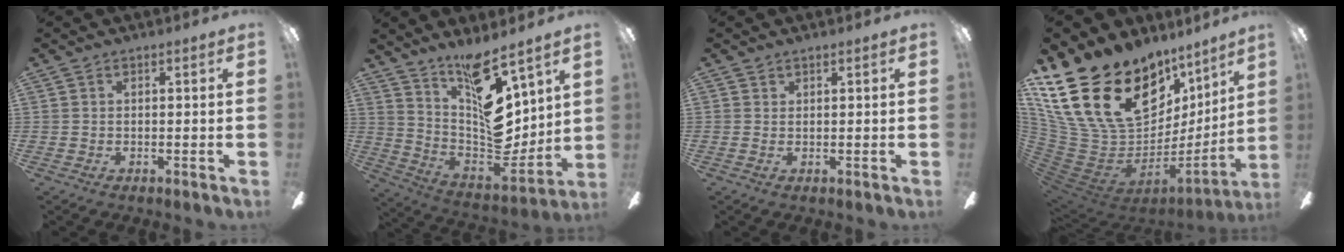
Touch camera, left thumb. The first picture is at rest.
{"total": 7.6, "force": [5.0, 2.2, 5.3], "torque": [-0.112, -0.036, 0.092]}
{"total": 0.7, "force": [0.5, 0.0, 0.4], "torque": [-0.008, -0.002, 0.009]}
{"total": 27.0, "force": [13.4, 15.2, 18.0], "torque": [-0.353, -0.111, 0.284]}